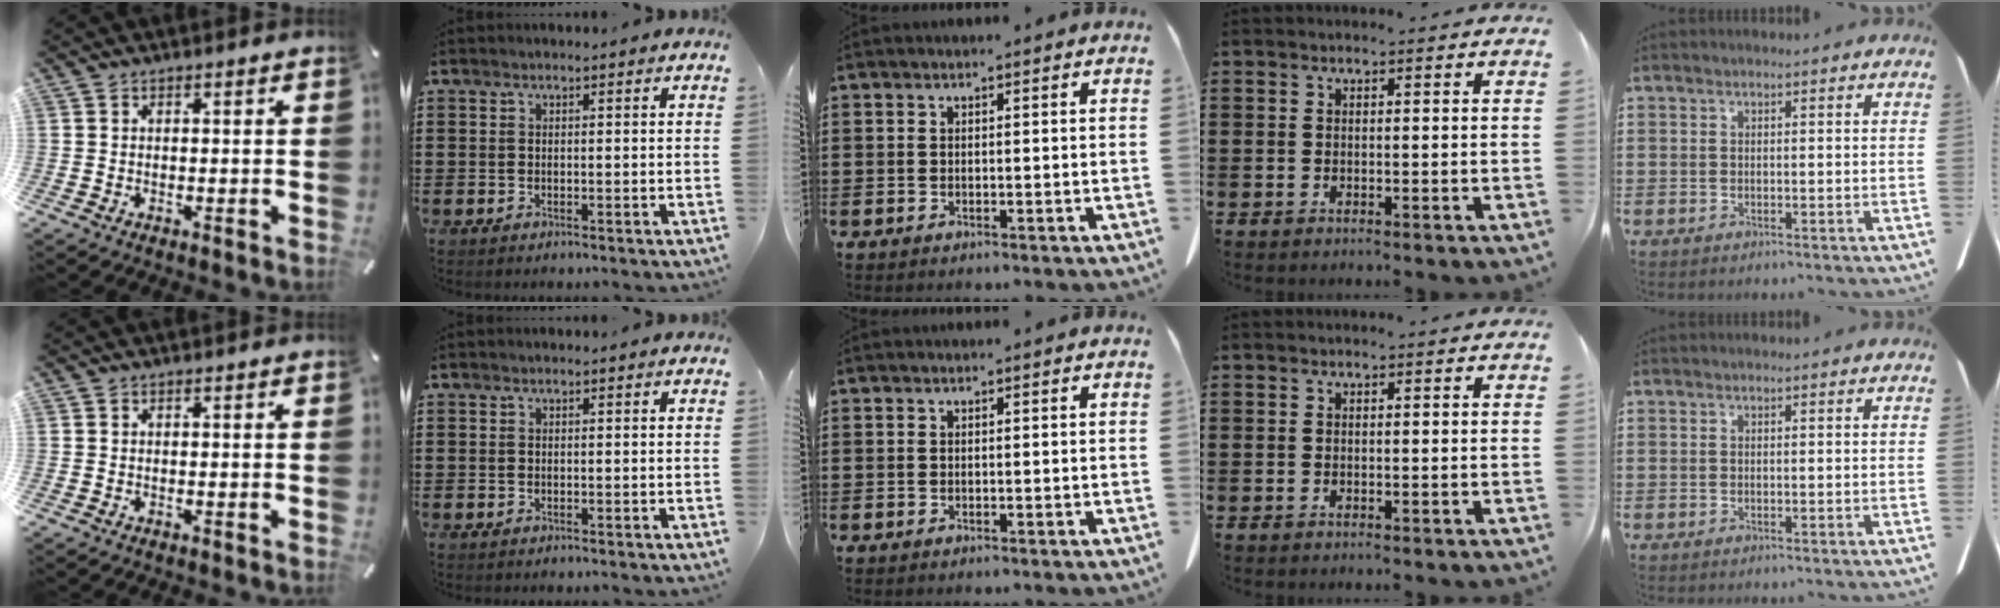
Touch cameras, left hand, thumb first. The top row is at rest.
{}